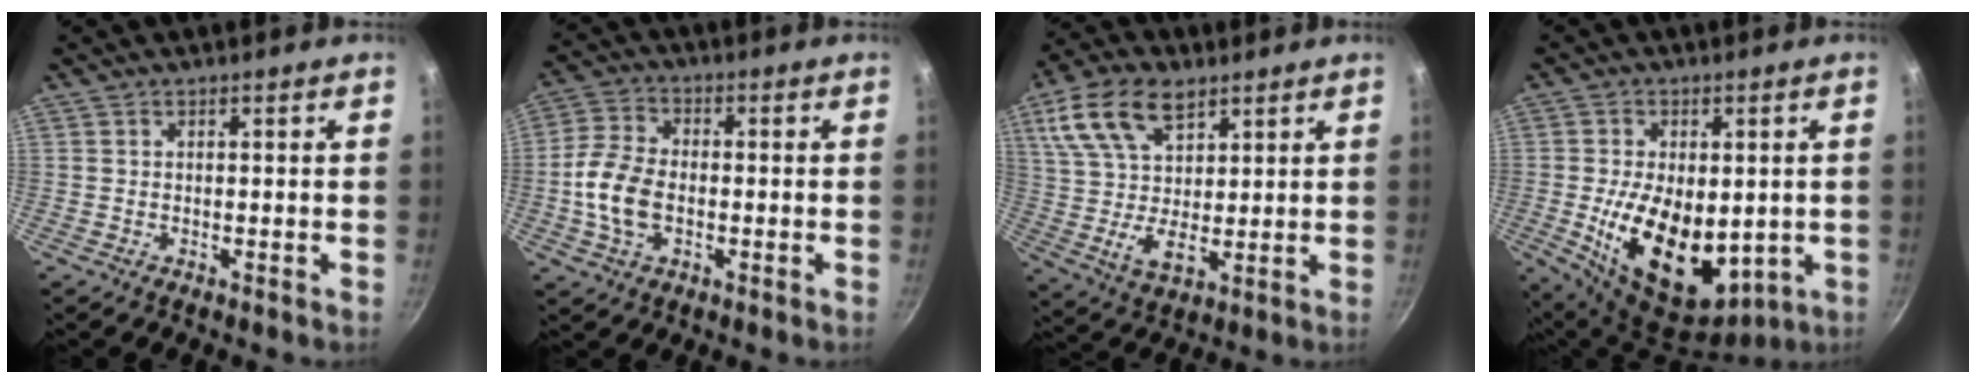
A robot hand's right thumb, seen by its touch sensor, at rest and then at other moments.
{"total": 9.7, "force": [-1.6, 6.3, 7.2], "torque": [-0.137, 0.016, -0.039]}
{"total": 15.6, "force": [7.7, 9.1, 10.1], "torque": [-0.172, -0.015, 0.145]}
{"total": 17.7, "force": [-1.5, 10.9, 13.9], "torque": [-0.224, -0.021, -0.002]}